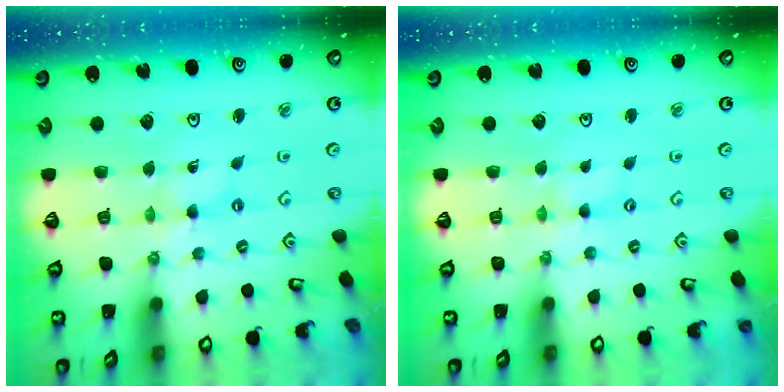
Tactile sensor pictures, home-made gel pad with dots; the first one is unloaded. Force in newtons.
{"total": 1.0, "press": 1.0, "slide": 0.2}